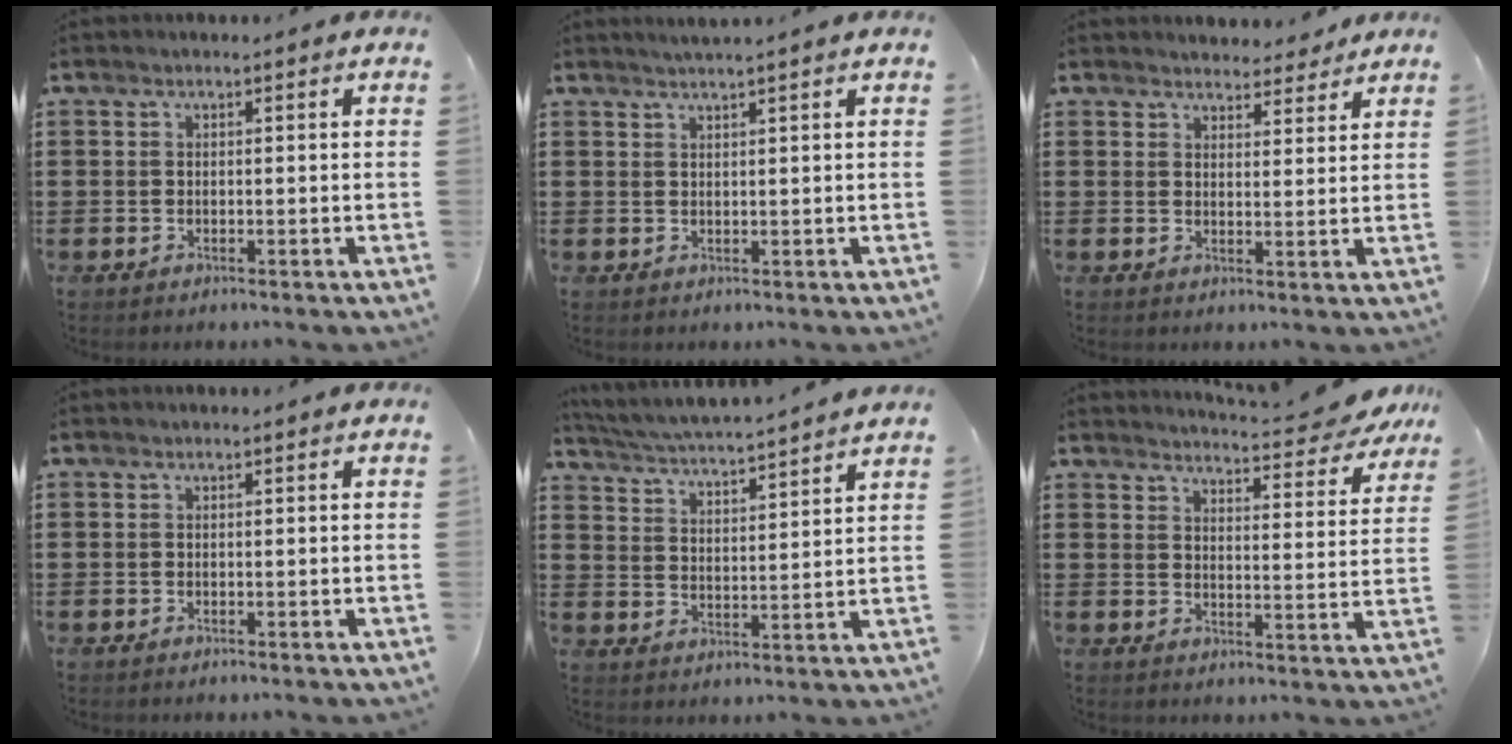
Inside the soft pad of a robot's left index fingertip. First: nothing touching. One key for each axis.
{"total": 1.3, "fx": 1.1, "fy": -0.5, "fz": 0.5, "tx": -0.008, "ty": -0.001, "tz": 0.022}
{"total": 3.7, "fx": 3.6, "fy": 0.6, "fz": 0.3, "tx": -0.009, "ty": -0.015, "tz": 0.067}
{"total": 0.0}
{"total": 4.5, "fx": 4.3, "fy": -0.7, "fz": 1.1, "tx": -0.045, "ty": -0.033, "tz": 0.069}
{"total": 5.0, "fx": 4.8, "fy": -0.1, "fz": 1.3, "tx": -0.031, "ty": -0.037, "tz": 0.080}